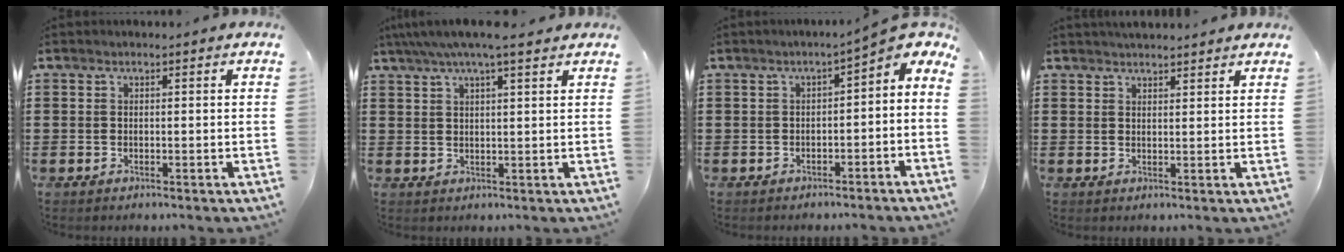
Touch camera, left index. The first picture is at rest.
{"total": 5.3, "force": [3.9, 0.6, 3.5], "torque": [-0.076, -0.001, 0.068]}
{"total": 2.0, "force": [-1.5, 0.8, 1.0], "torque": [-0.018, -0.004, -0.043]}
{"total": 2.1, "force": [2.1, 0.1, 0.1], "torque": [-0.007, 0.000, 0.040]}